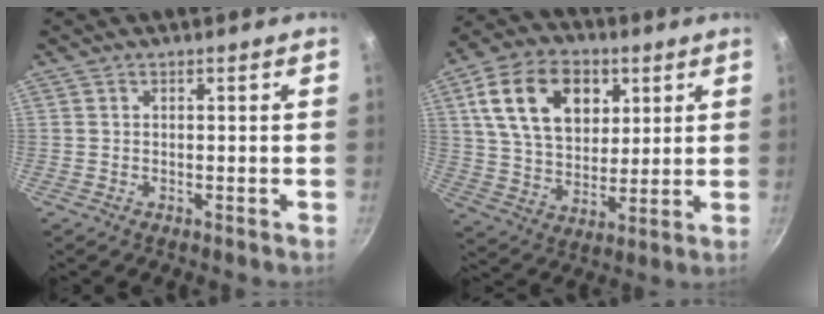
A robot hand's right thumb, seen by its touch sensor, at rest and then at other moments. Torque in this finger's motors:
{"motor_torque": [0.44, 3.52, 1.19, -0.42, 0.47]}